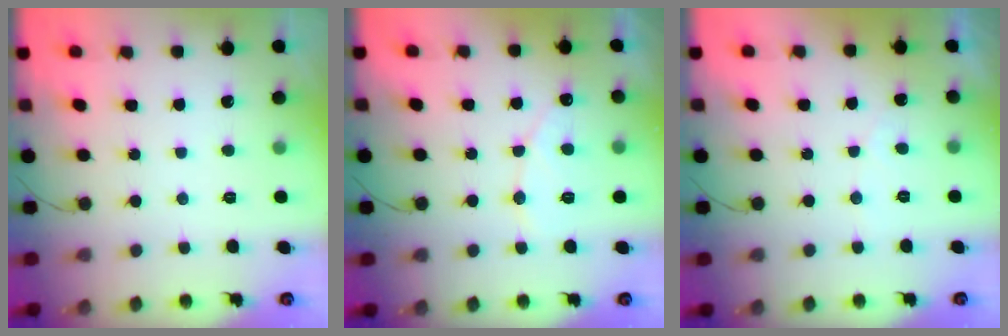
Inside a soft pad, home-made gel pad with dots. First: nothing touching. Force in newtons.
{"total": 7.3, "press": 7.3, "slide": 0.5}
{"total": 2.2, "press": 2.2, "slide": 0.1}